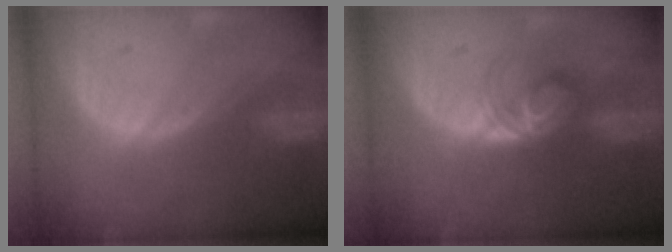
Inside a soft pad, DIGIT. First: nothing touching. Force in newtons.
{"total": 5.9, "press": 5.0, "slide": 3.1}